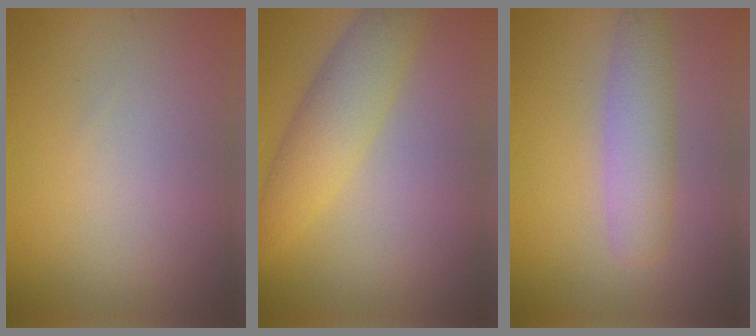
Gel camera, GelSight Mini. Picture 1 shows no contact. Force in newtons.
{"total": 4.3, "press": 4.3, "slide": 0.1}
{"total": 3.5, "press": 3.5, "slide": 0.2}